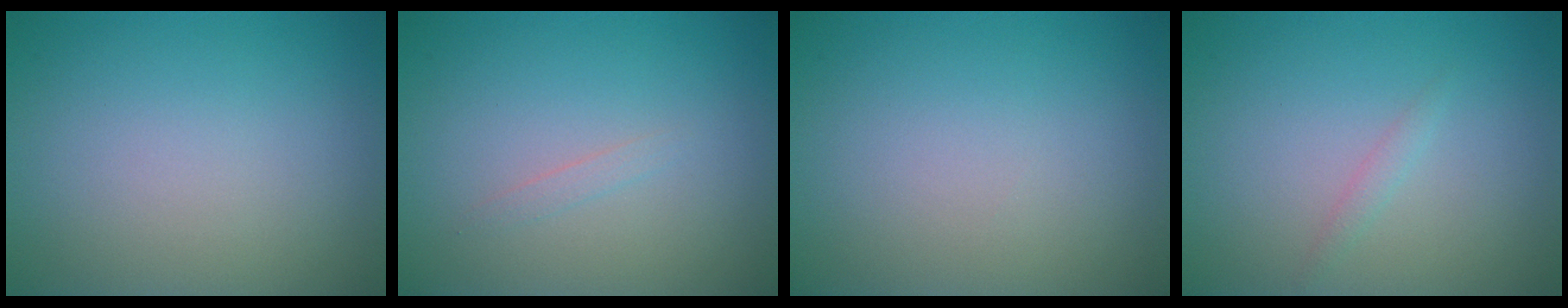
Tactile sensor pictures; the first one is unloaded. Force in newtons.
{"total": 0.6, "press": 0.6, "slide": 0.0}
{"total": 0.0}
{"total": 0.8, "press": 0.8, "slide": 0.0}